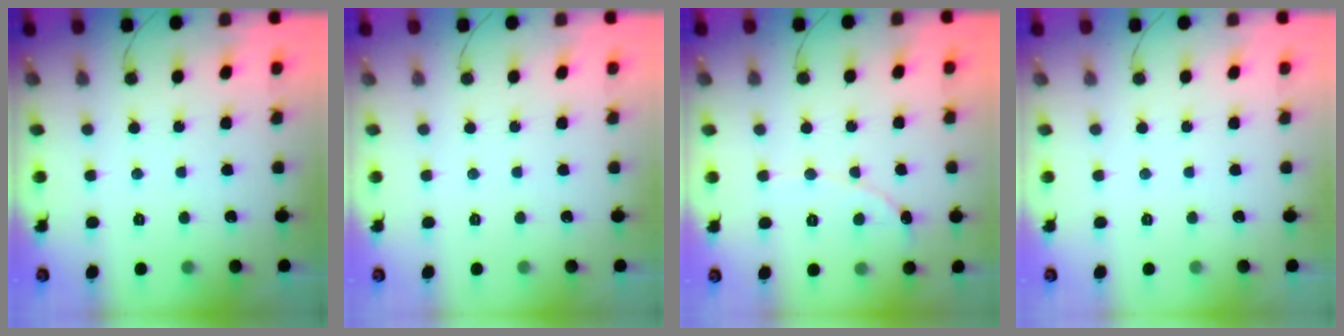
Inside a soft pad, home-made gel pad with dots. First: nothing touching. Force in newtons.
{"total": 0.0}
{"total": 1.7, "press": 1.7, "slide": 0.1}
{"total": 0.0}